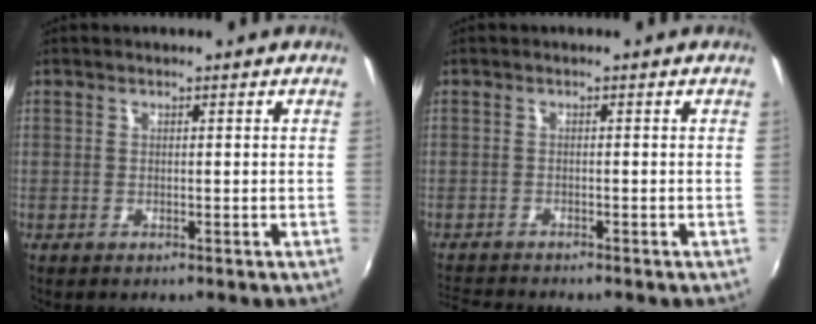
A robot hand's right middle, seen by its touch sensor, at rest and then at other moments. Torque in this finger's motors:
{"motor_torque": [-0.01, -0.04, -0.03, 0.00]}